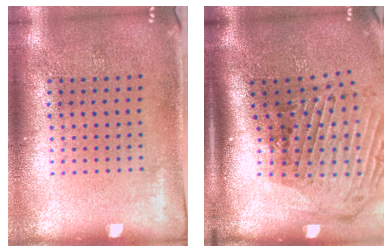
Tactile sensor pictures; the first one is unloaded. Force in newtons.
{"total": 3.1, "press": 2.2, "slide": 2.2}